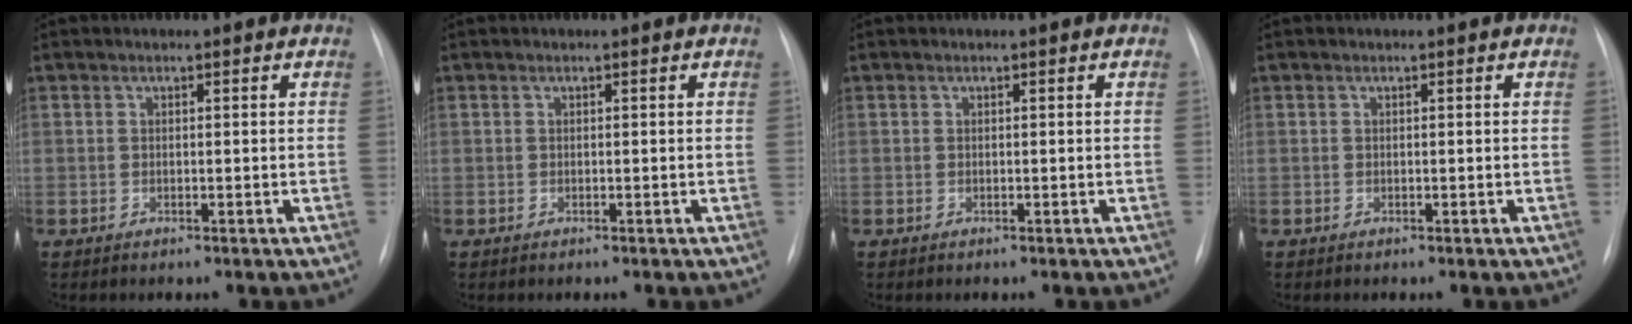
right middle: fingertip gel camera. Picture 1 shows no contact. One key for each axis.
{"total": 0.0}
{"total": 0.0}
{"total": 0.0}